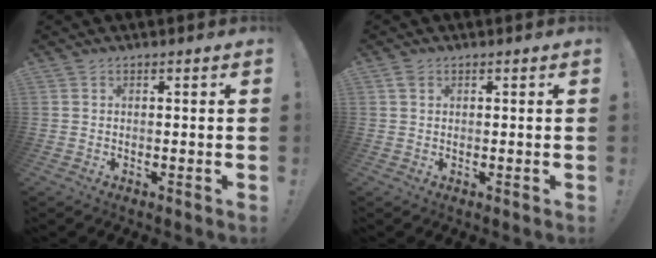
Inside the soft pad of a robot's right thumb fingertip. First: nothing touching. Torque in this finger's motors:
{"motor_torque": [0.18, 0.07, 0.15, 0.13, -0.08]}